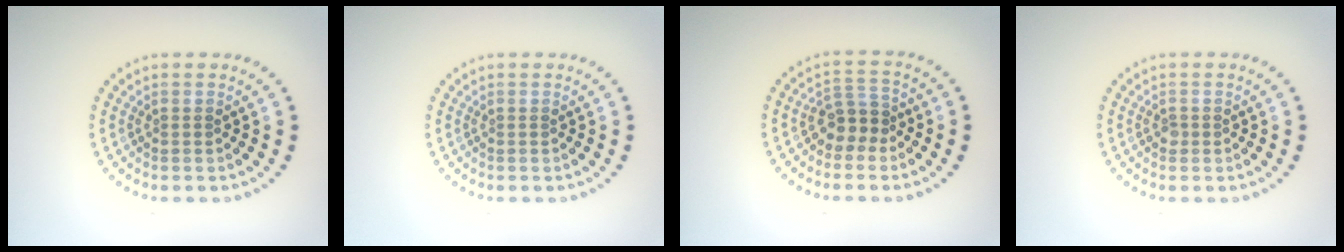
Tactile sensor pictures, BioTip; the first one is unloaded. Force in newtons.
{"total": 0.0}
{"total": 2.3, "press": 1.9, "slide": 1.3}
{"total": 0.6, "press": 0.4, "slide": 0.4}